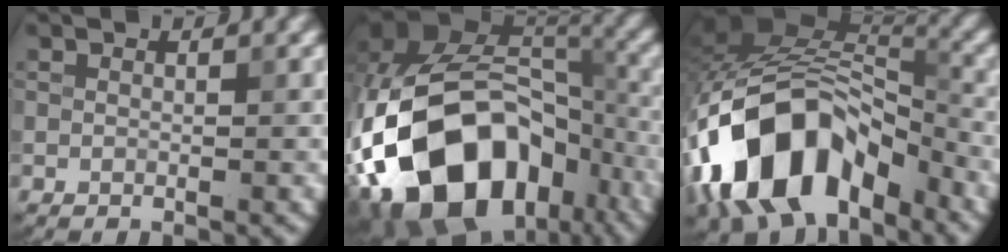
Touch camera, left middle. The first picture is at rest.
{"total": 19.7, "force": [-8.2, 13.1, 12.3], "torque": [-0.238, -0.011, -0.136]}
{"total": 14.4, "force": [-6.4, 8.6, 9.6], "torque": [-0.175, 0.016, -0.127]}